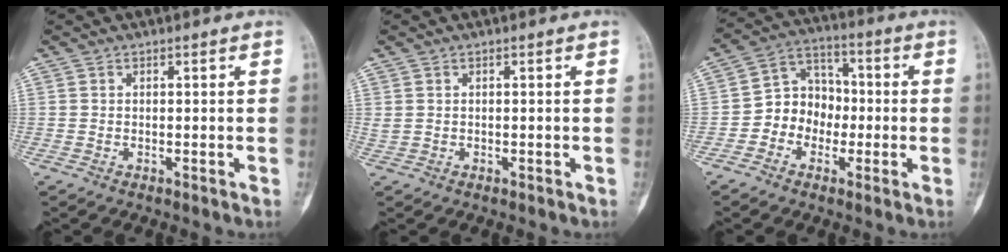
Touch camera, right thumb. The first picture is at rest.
{"total": 0.8, "force": [0.1, 0.6, 0.5], "torque": [-0.015, 0.005, 0.005]}
{"total": 9.4, "force": [-2.1, 8.0, 4.3], "torque": [-0.029, 0.040, -0.051]}